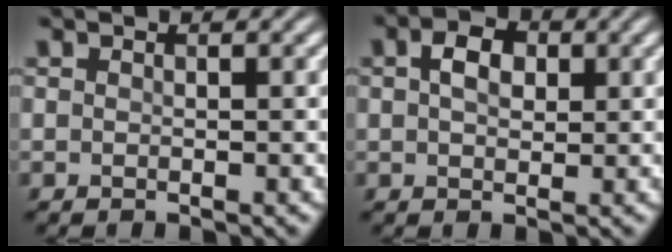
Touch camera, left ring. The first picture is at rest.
{"total": 3.1, "force": [0.8, 2.1, 2.1], "torque": [-0.043, 0.006, 0.011]}